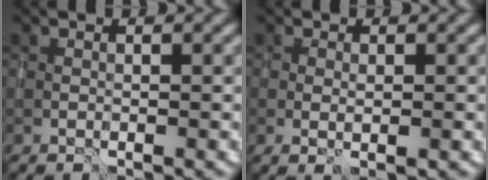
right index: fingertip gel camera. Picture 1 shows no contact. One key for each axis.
{"total": 0.7, "fx": 0.1, "fy": 0.1, "fz": 0.7, "tx": -0.009, "ty": 0.000, "tz": 0.002}